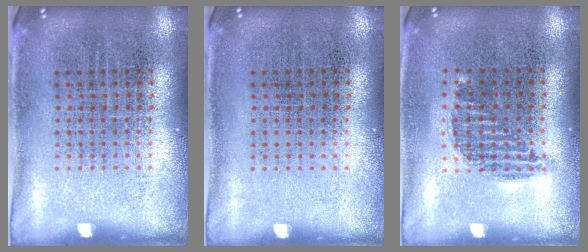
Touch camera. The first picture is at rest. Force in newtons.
{"total": 0.0}
{"total": 0.9, "press": 0.8, "slide": 0.4}